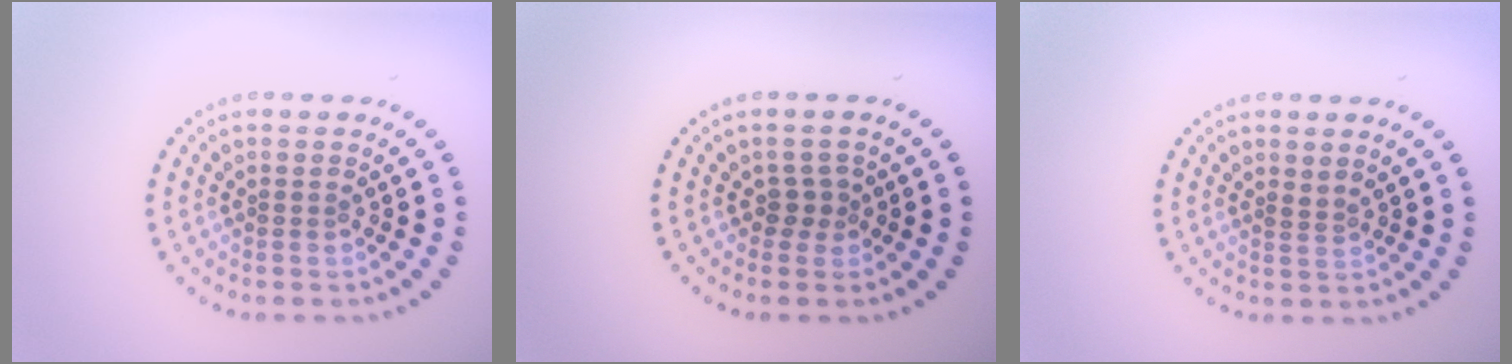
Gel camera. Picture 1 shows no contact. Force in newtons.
{"total": 1.4, "press": 0.9, "slide": 1.1}
{"total": 0.5, "press": 0.1, "slide": 0.5}